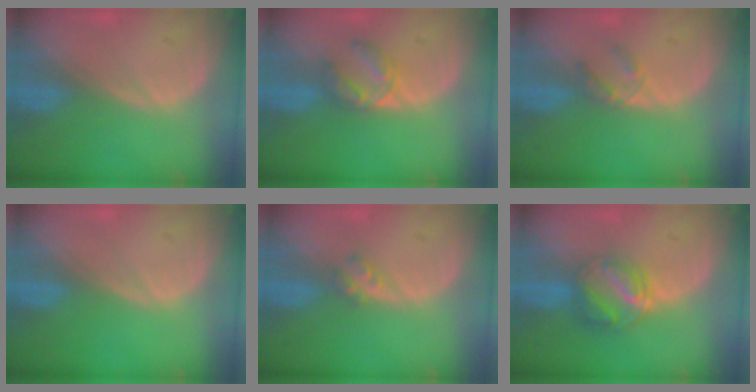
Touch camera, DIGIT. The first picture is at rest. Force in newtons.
{"total": 4.3, "press": 4.3, "slide": 0.4}
{"total": 2.5, "press": 2.3, "slide": 1.0}
{"total": 0.0}
{"total": 2.1, "press": 1.8, "slide": 1.0}
{"total": 6.4, "press": 5.5, "slide": 3.2}